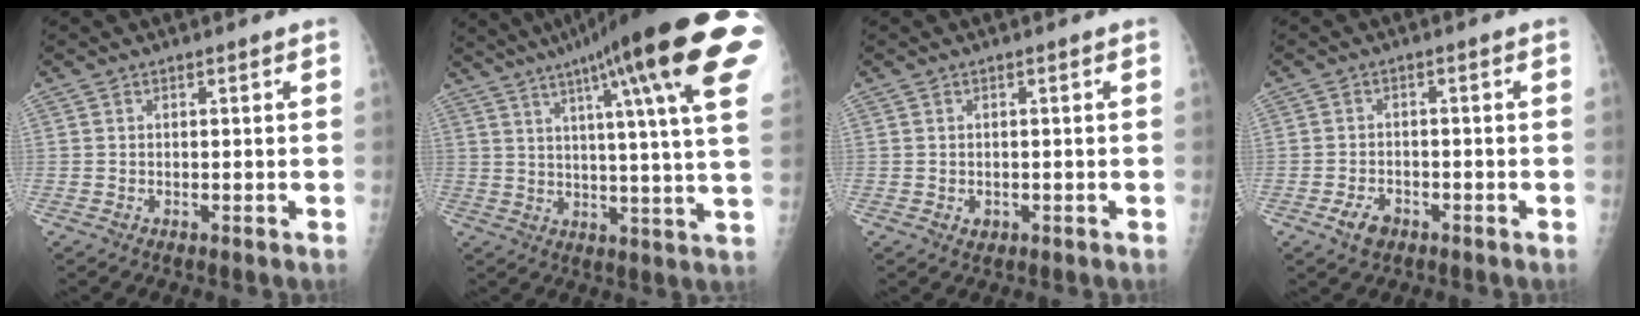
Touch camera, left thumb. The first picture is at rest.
{"total": 26.9, "force": [13.8, 2.9, 23.0], "torque": [-0.283, -0.018, 0.180]}
{"total": 1.3, "force": [-0.3, 1.0, 0.7], "torque": [-0.006, 0.004, 0.000]}
{"total": 3.6, "force": [-2.0, 2.1, 2.0], "torque": [-0.034, 0.014, -0.032]}